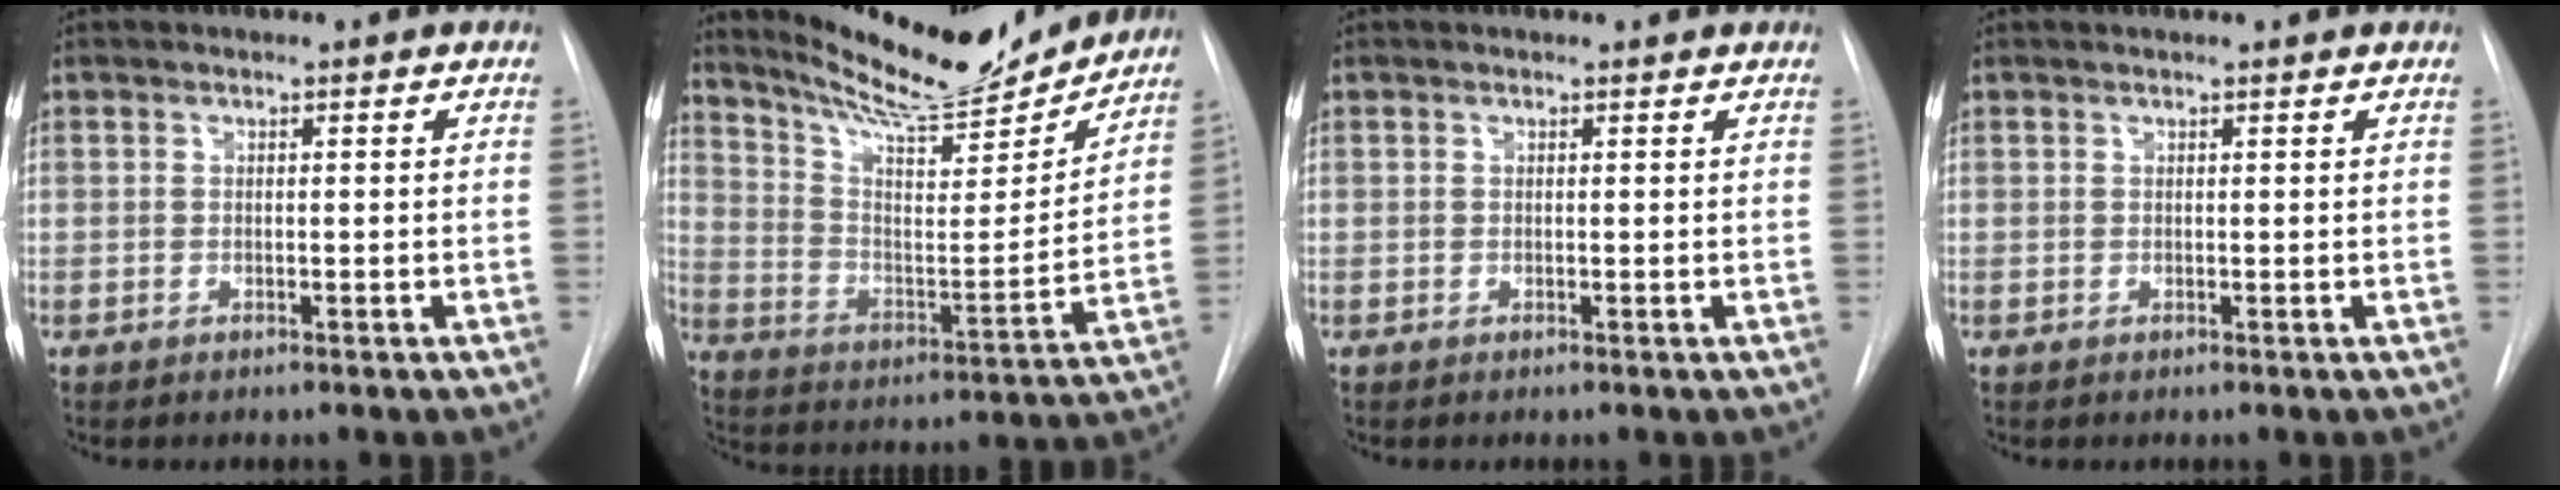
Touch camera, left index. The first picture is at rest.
{"total": 19.2, "force": [17.9, 2.2, 6.7], "torque": [-0.119, -0.032, 0.277]}
{"total": 1.5, "force": [1.5, 0.1, 0.1], "torque": [-0.011, 0.006, 0.014]}
{"total": 2.3, "force": [2.2, 0.0, 0.7], "torque": [-0.011, 0.015, 0.025]}